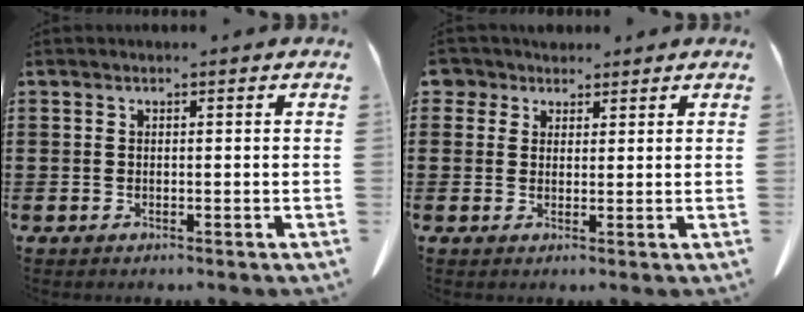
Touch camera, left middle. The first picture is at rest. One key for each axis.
{"total": 3.3, "fx": 2.3, "fy": 2.3, "fz": 0.6, "tx": -0.018, "ty": 0.009, "tz": 0.043}